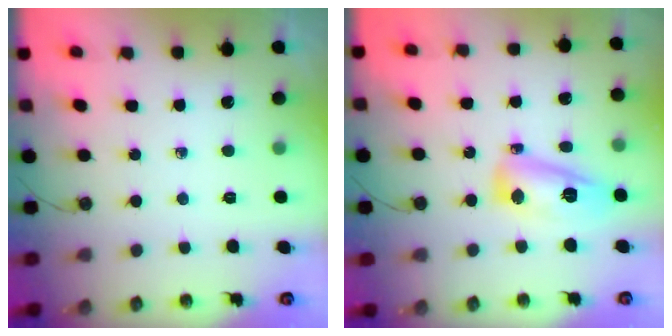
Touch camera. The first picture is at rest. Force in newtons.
{"total": 13.0, "press": 13.0, "slide": 1.1}